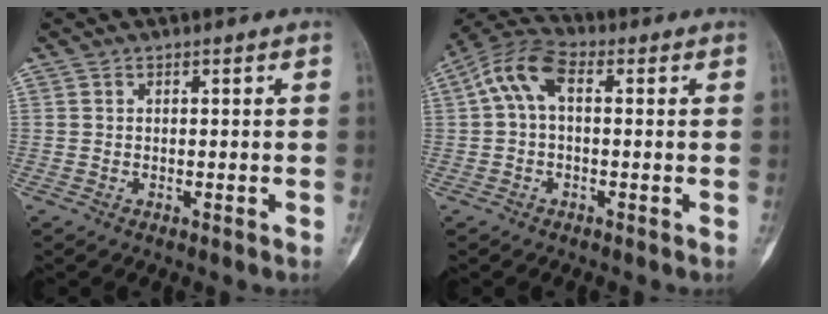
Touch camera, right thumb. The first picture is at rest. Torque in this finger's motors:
{"motor_torque": [0.76, 0.80, 0.03, -0.01, 0.07]}